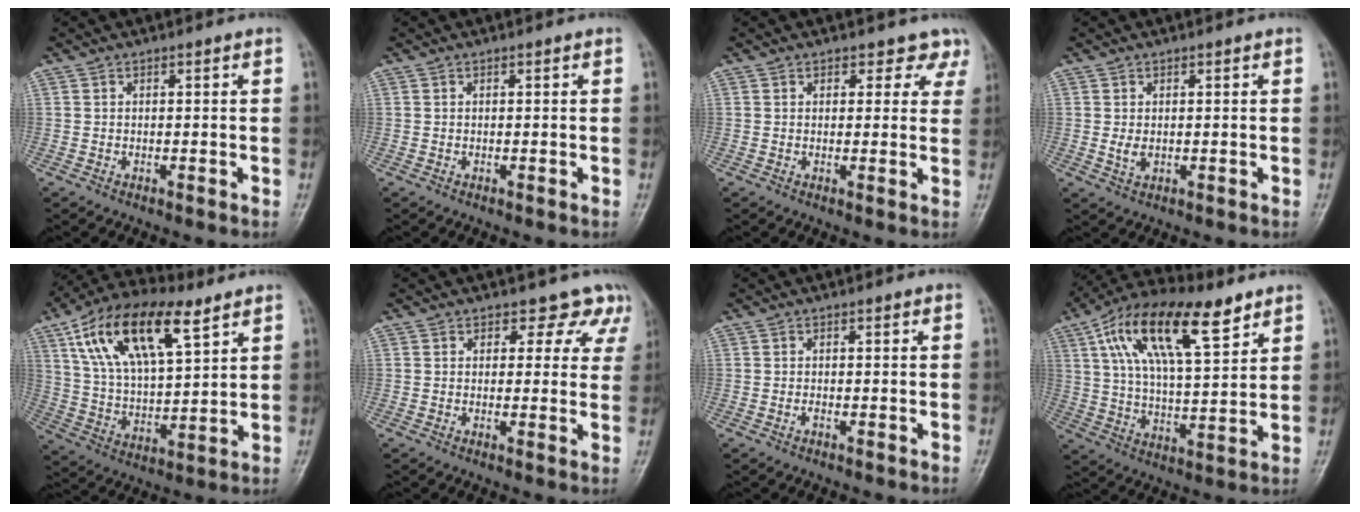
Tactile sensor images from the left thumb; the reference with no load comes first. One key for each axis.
{"total": 0.0}
{"total": 4.4, "fx": 3.4, "fy": 2.8, "fz": 0.2, "tx": 0.038, "ty": -0.017, "tz": 0.023}
{"total": 2.1, "fx": 0.1, "fy": 1.5, "fz": 1.6, "tx": -0.027, "ty": -0.006, "tz": 0.005}
{"total": 20.4, "fx": 10.2, "fy": 9.0, "fz": 15.2, "tx": -0.252, "ty": -0.014, "tz": 0.185}
{"total": 6.6, "fx": 5.0, "fy": 4.1, "fz": 0.6, "tx": 0.045, "ty": -0.022, "tz": 0.038}
{"total": 0.6, "fx": -0.3, "fy": 0.3, "fz": 0.4, "tx": -0.008, "ty": 0.000, "tz": -0.006}
{"total": 20.1, "fx": 10.1, "fy": 7.9, "fz": 15.5, "tx": -0.255, "ty": -0.009, "tz": 0.177}